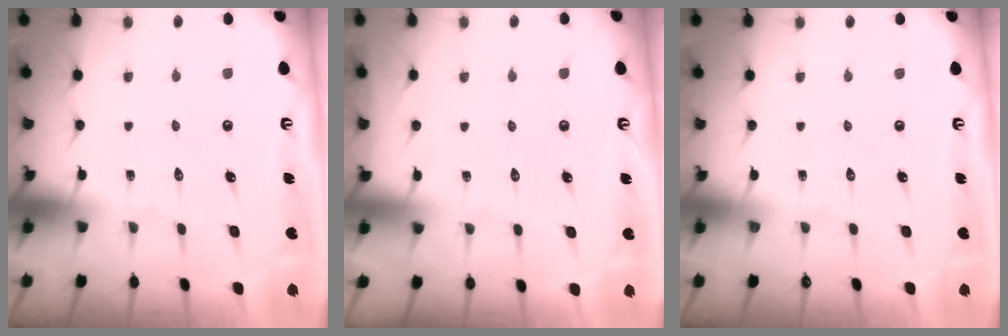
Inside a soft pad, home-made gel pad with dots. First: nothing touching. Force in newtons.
{"total": 2.6, "press": 2.6, "slide": 0.4}
{"total": 0.0}